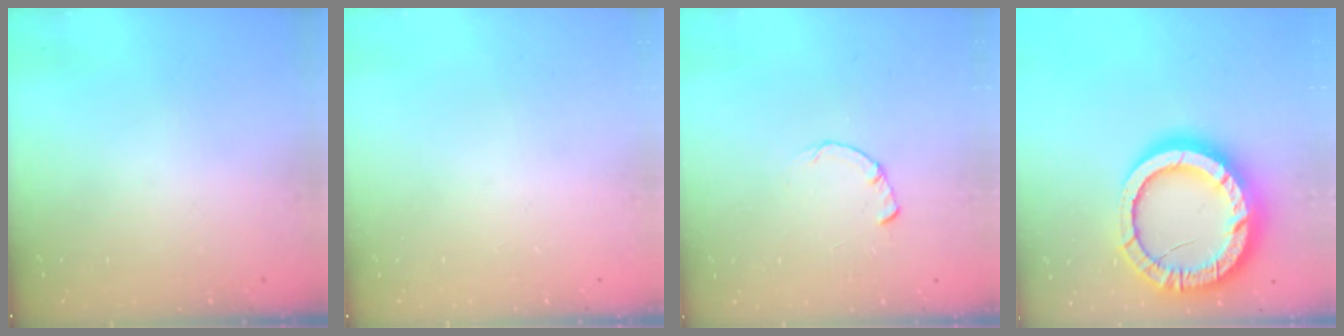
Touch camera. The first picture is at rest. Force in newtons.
{"total": 0.0}
{"total": 0.8, "press": 0.8, "slide": 0.2}
{"total": 22.5, "press": 22.4, "slide": 2.0}